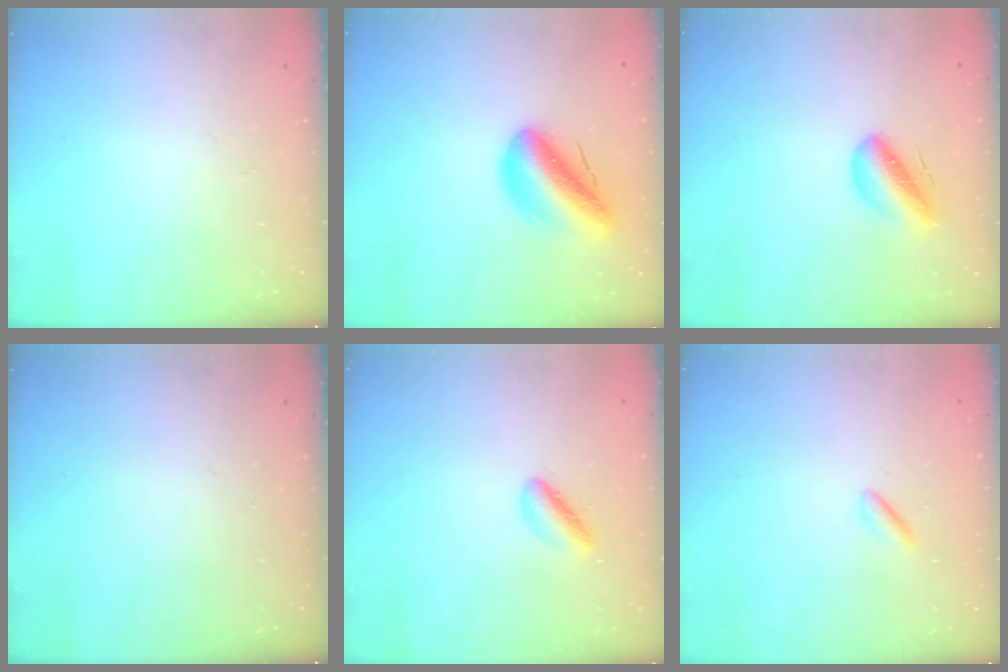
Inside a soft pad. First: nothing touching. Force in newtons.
{"total": 12.1, "press": 12.0, "slide": 1.8}
{"total": 8.9, "press": 8.5, "slide": 2.6}
{"total": 0.0}
{"total": 4.8, "press": 4.7, "slide": 0.9}
{"total": 1.6, "press": 1.4, "slide": 0.7}